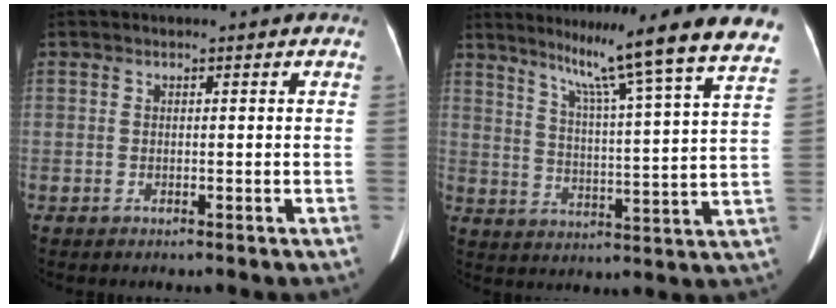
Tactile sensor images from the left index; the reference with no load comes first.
{"total": 19.5, "force": [16.1, -3.2, 10.4], "torque": [-0.160, -0.051, 0.205]}